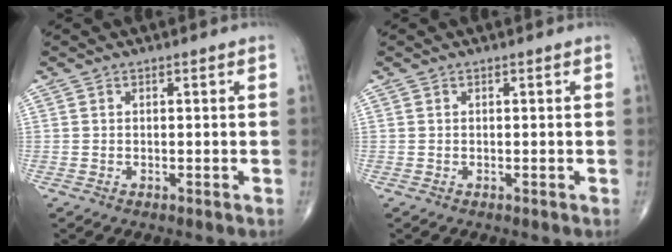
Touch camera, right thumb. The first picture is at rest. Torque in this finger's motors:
{"motor_torque": [0.01, 0.00, 0.00, 0.00, 0.00]}